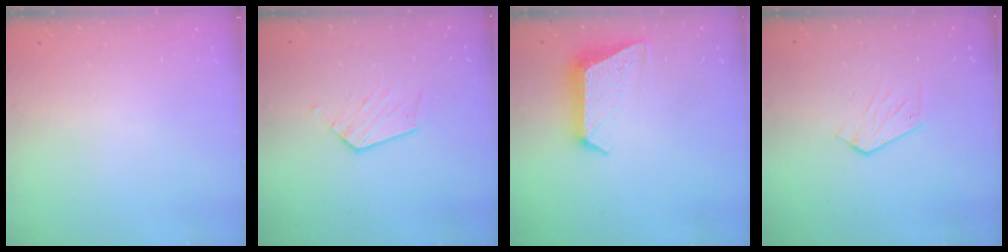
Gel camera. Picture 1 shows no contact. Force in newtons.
{"total": 8.3, "press": 8.3, "slide": 0.2}
{"total": 10.8, "press": 10.8, "slide": 0.6}
{"total": 4.4, "press": 4.4, "slide": 0.3}